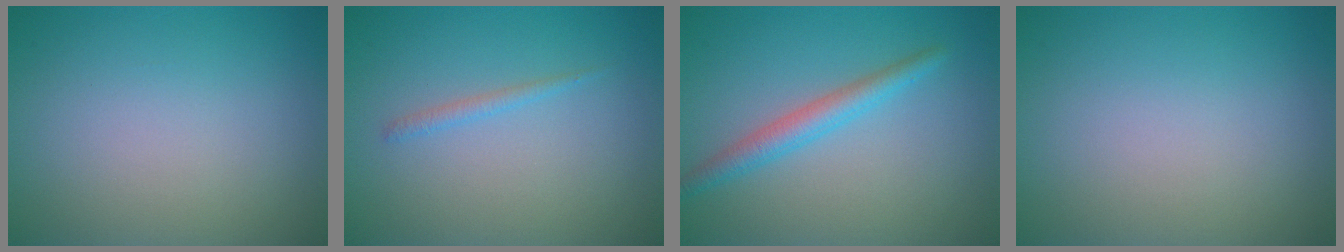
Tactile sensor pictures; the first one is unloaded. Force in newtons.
{"total": 0.9, "press": 0.9, "slide": 0.1}
{"total": 2.6, "press": 2.6, "slide": 0.1}
{"total": 0.0}